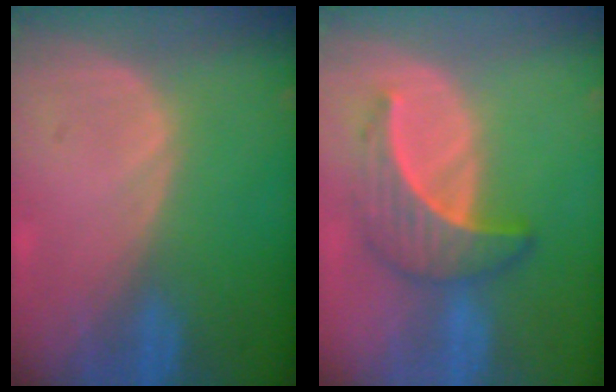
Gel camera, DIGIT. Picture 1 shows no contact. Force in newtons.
{"total": 7.0, "press": 6.2, "slide": 3.1}